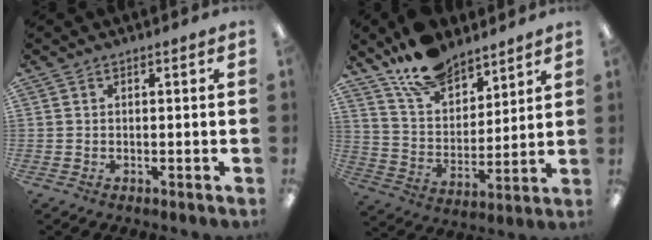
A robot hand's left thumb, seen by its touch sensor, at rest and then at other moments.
{"total": 14.2, "force": [11.1, 7.1, 5.3], "torque": [-0.102, -0.063, 0.208]}